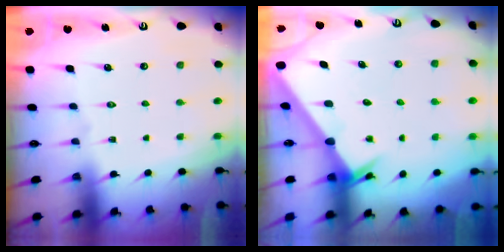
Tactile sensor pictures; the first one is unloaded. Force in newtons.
{"total": 2.7, "press": 2.7, "slide": 0.3}